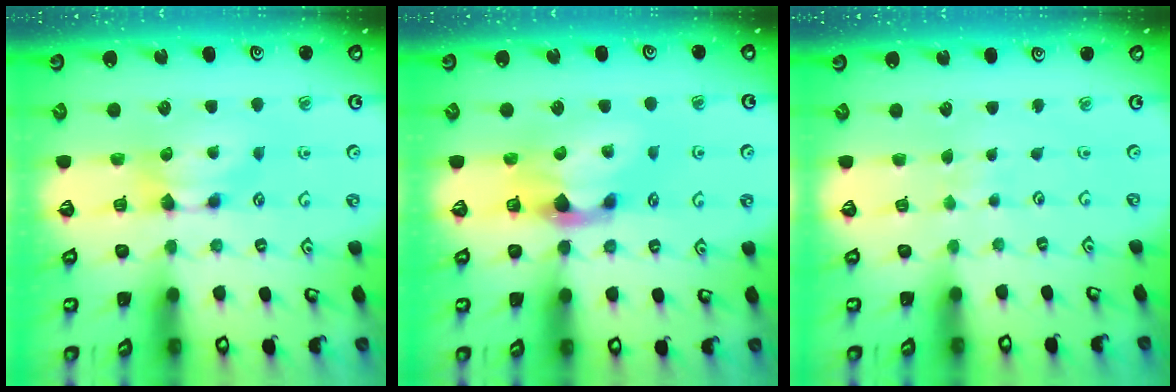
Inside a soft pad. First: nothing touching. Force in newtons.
{"total": 3.0, "press": 2.6, "slide": 1.4}
{"total": 4.9, "press": 4.9, "slide": 0.1}